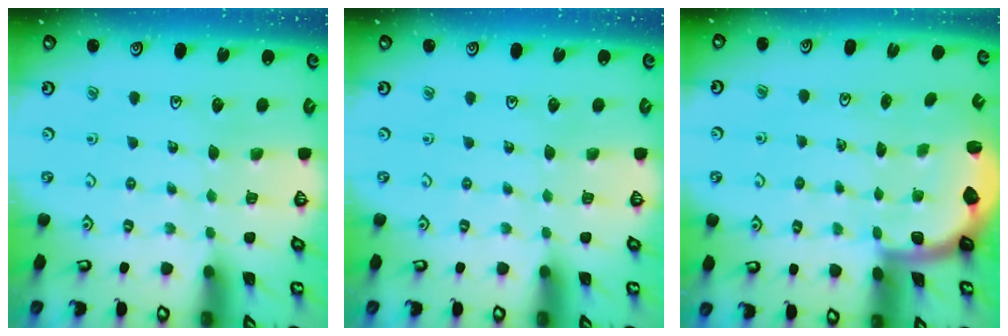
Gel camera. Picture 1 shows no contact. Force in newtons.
{"total": 0.0}
{"total": 2.0, "press": 2.0, "slide": 0.5}